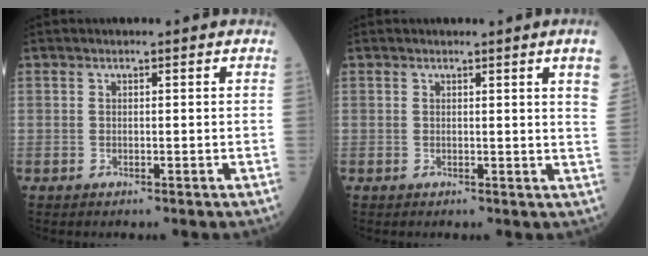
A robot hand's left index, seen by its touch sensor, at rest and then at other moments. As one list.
[{"total": 4.2, "force": [2.6, -0.6, 3.3], "torque": [-0.037, -0.018, 0.013]}]